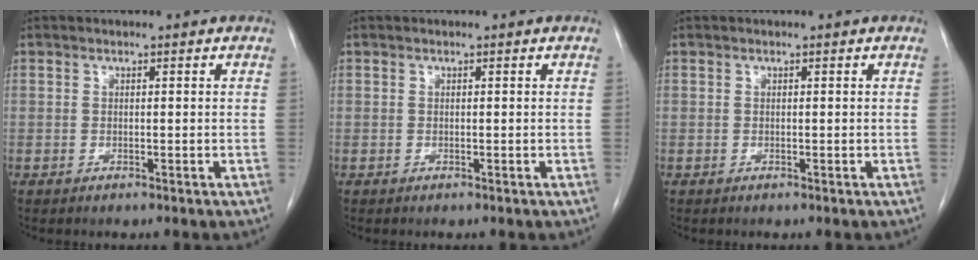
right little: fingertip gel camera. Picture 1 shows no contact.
{"total": 0.0}
{"total": 0.0}